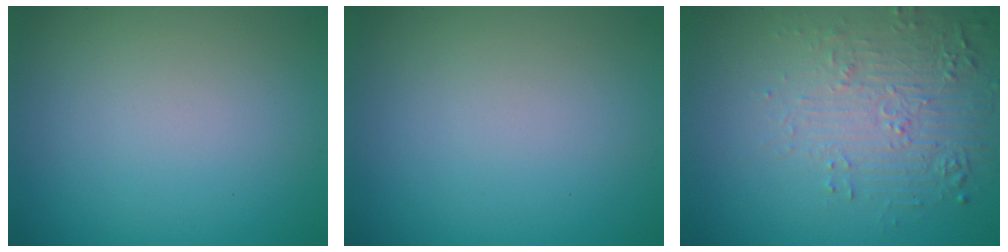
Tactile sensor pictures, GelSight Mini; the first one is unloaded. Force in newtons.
{"total": 0.0}
{"total": 5.7, "press": 3.7, "slide": 4.4}